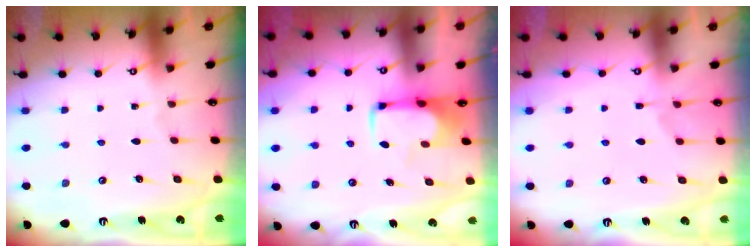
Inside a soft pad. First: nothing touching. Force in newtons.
{"total": 1.7, "press": 1.7, "slide": 0.4}
{"total": 4.1, "press": 3.9, "slide": 1.3}